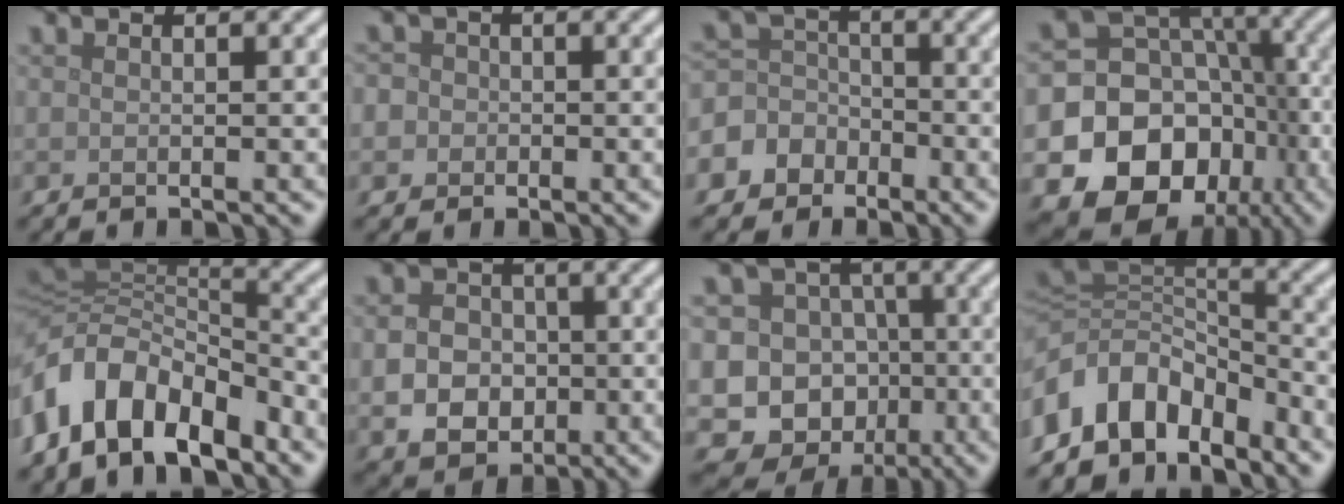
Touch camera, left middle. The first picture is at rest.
{"total": 3.3, "force": [0.1, 3.1, 1.2], "torque": [0.004, 0.025, -0.034]}
{"total": 6.7, "force": [-2.9, 5.9, 1.2], "torque": [-0.020, 0.013, -0.075]}
{"total": 18.2, "force": [-7.1, 15.5, 6.5], "torque": [-0.111, -0.033, -0.125]}
{"total": 10.6, "force": [-5.1, 6.4, 6.8], "torque": [-0.119, 0.007, -0.101]}
{"total": 5.4, "force": [-1.1, 4.5, 2.8], "torque": [-0.058, -0.009, -0.026]}
{"total": 16.6, "force": [-5.4, 15.1, 4.2], "torque": [-0.101, -0.010, -0.091]}
{"total": 9.4, "force": [-5.8, 5.9, 4.4], "torque": [-0.073, 0.002, -0.112]}